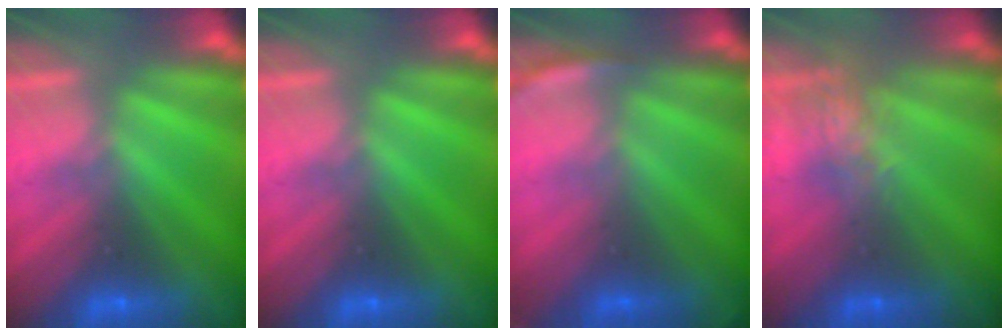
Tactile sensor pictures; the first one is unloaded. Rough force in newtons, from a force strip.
{"total": 0.0}
{"total": 2.8}
{"total": 5.2}